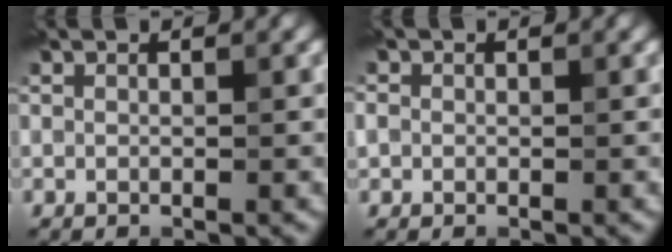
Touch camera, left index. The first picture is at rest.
{"total": 2.3, "force": [0.4, 2.1, 1.0], "torque": [-0.007, 0.019, -0.016]}